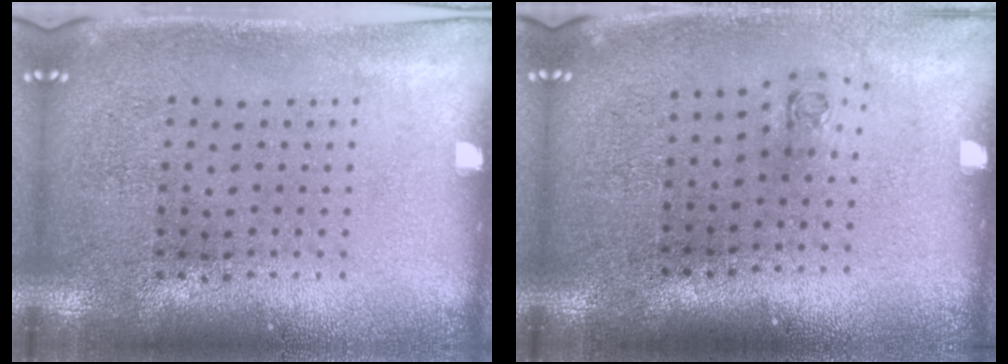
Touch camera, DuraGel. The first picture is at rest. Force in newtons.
{"total": 0.6, "press": 0.3, "slide": 0.6}